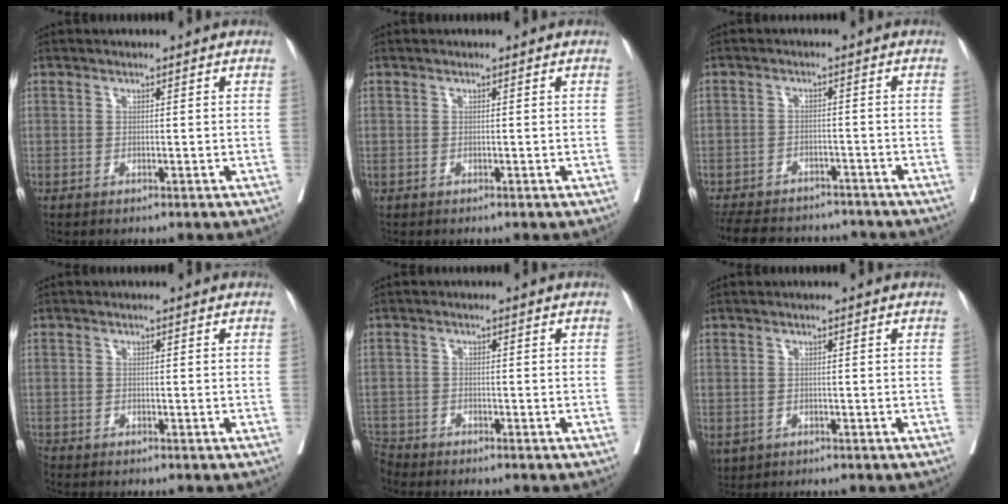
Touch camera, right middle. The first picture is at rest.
{"total": 0.0}
{"total": 15.0, "force": [-13.2, 5.1, 4.9], "torque": [-0.112, -0.002, -0.177]}
{"total": 1.2, "force": [-1.1, 0.3, 0.1], "torque": [-0.002, -0.002, -0.023]}
{"total": 3.1, "force": [-3.0, 0.5, -0.6], "torque": [0.013, -0.009, -0.060]}
{"total": 3.2, "force": [-1.6, 2.7, 1.0], "torque": [-0.019, -0.003, -0.021]}